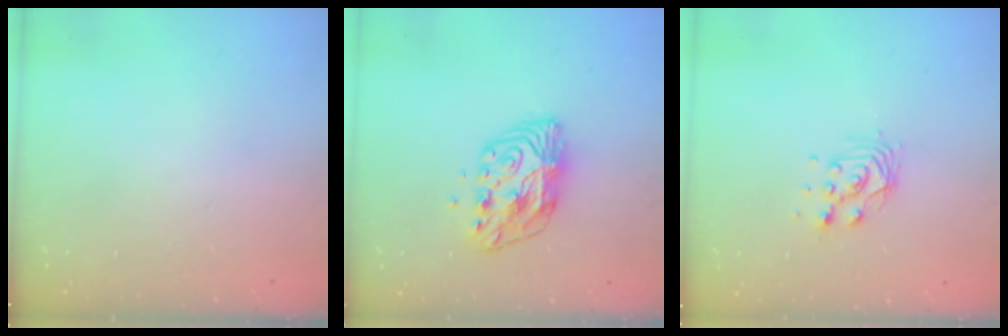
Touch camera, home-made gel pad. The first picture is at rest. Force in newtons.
{"total": 9.7, "press": 9.7, "slide": 0.9}
{"total": 7.4, "press": 7.4, "slide": 0.8}